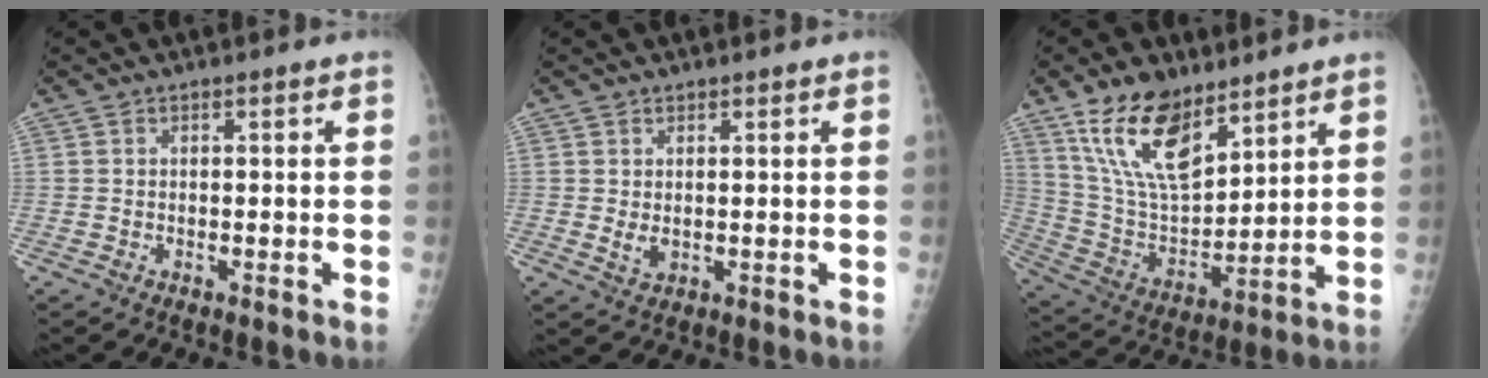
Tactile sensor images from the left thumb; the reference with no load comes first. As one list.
[{"total": 2.2, "force": [0.6, 1.4, 1.6], "torque": [-0.022, -0.008, 0.017]}, {"total": 16.1, "force": [10.5, 7.3, 9.8], "torque": [-0.147, -0.054, 0.213]}]